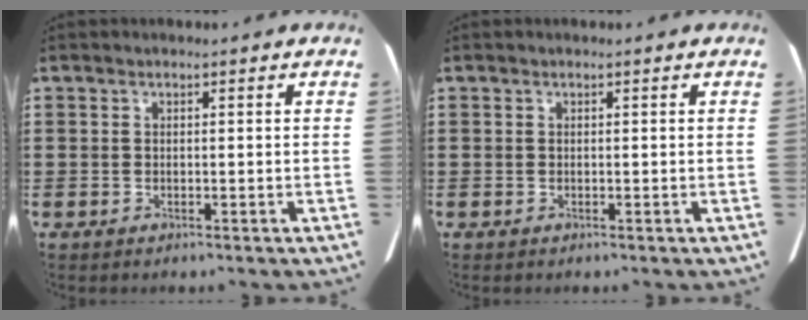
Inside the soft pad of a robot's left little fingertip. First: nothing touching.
{"total": 0.0}